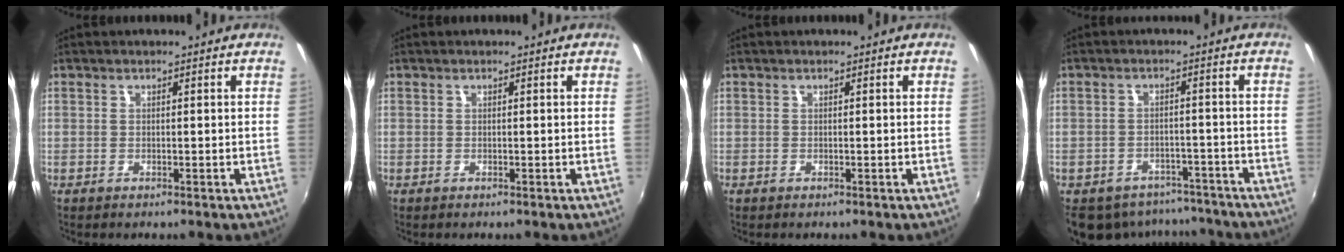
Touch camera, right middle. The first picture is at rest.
{"total": 0.0}
{"total": 0.0}
{"total": 15.0, "force": [-11.7, 7.9, 5.0], "torque": [-0.121, 0.011, -0.145]}